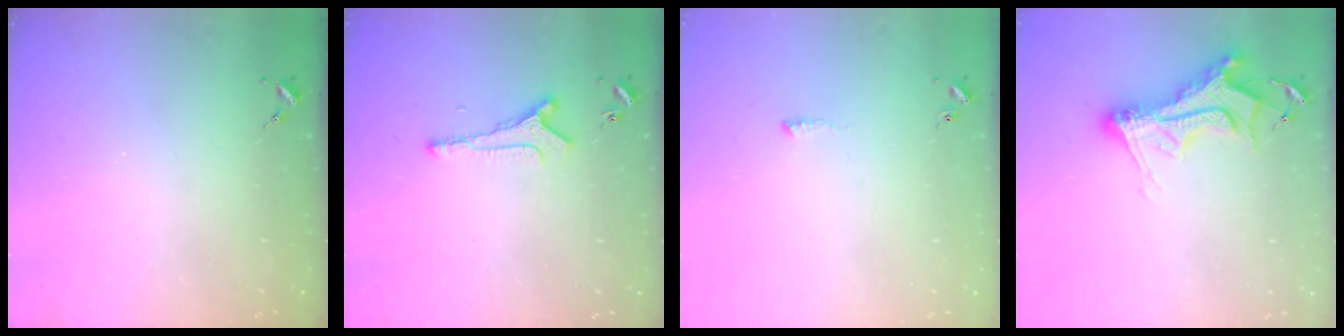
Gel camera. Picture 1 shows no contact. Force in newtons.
{"total": 4.9, "press": 4.8, "slide": 0.8}
{"total": 3.8, "press": 3.7, "slide": 0.4}
{"total": 12.5, "press": 12.4, "slide": 1.1}